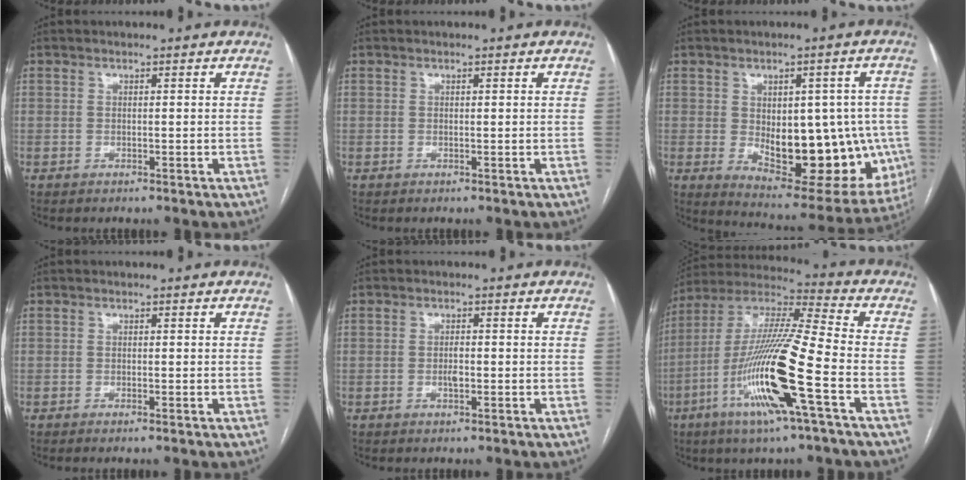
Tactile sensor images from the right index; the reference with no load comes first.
{"total": 0.0}
{"total": 19.2, "force": [-2.2, 9.4, 16.6], "torque": [-0.194, 0.010, -0.001]}
{"total": 0.6, "force": [-0.4, -0.1, 0.4], "torque": [-0.008, 0.000, -0.005]}
{"total": 1.6, "force": [-0.3, 0.6, 1.4], "torque": [-0.026, 0.001, -0.005]}
{"total": 19.1, "force": [-6.6, 0.3, 17.9], "torque": [-0.369, -0.019, -0.132]}